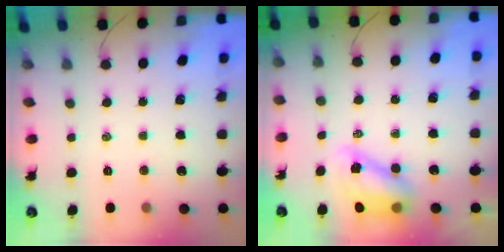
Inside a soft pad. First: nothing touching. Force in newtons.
{"total": 8.6, "press": 8.4, "slide": 2.1}